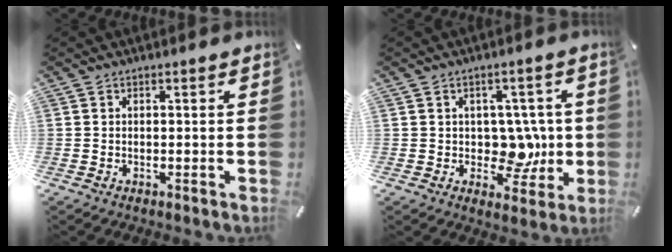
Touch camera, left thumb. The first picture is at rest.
{"total": 8.2, "force": [0.5, 6.7, 4.7], "torque": [-0.042, -0.007, 0.012]}